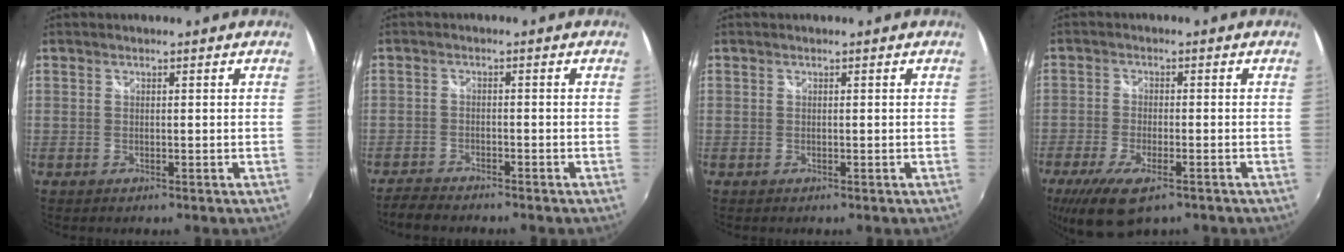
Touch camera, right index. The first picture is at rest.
{"total": 4.4, "force": [-4.2, 0.8, 1.2], "torque": [-0.043, -0.016, -0.080]}
{"total": 0.0}
{"total": 10.4, "force": [-6.7, 3.7, 7.1], "torque": [-0.165, -0.036, -0.118]}